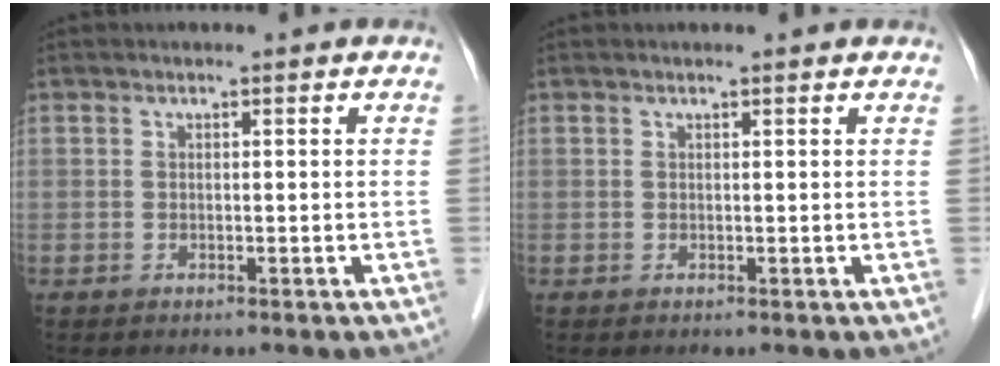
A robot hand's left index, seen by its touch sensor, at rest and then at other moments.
{"total": 1.0, "force": [1.0, 0.0, 0.2], "torque": [-0.013, 0.005, 0.011]}